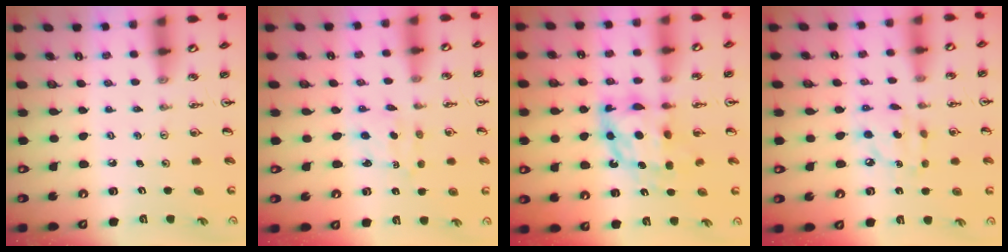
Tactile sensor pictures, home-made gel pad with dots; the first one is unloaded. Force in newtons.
{"total": 2.2, "press": 2.1, "slide": 0.5}
{"total": 10.5, "press": 10.4, "slide": 0.9}
{"total": 7.5, "press": 7.5, "slide": 0.4}